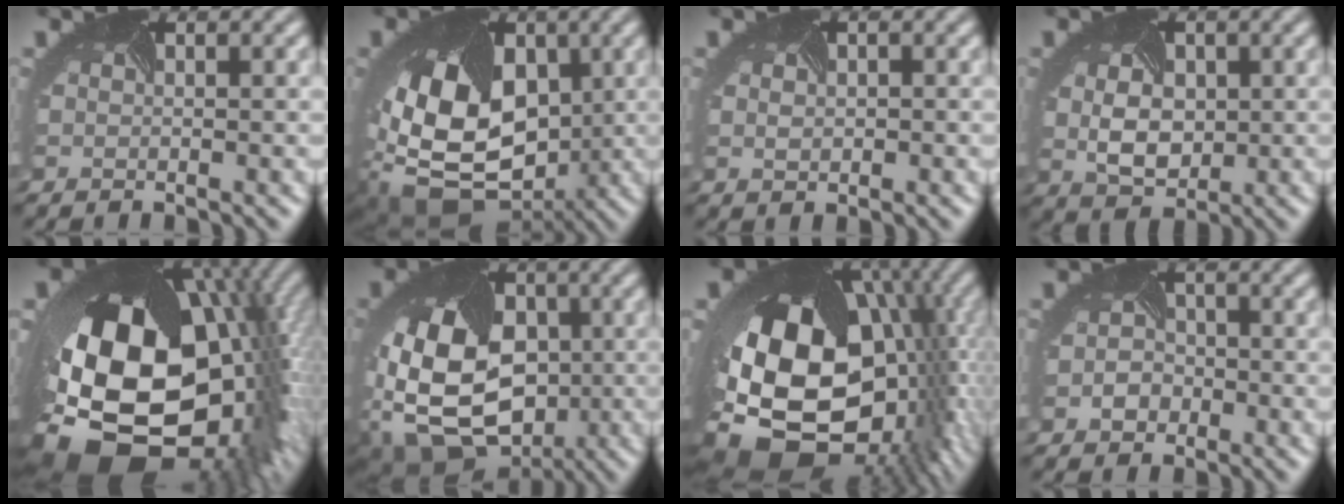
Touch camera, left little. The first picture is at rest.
{"total": 13.9, "force": [-1.1, 9.7, 9.9], "torque": [-0.183, -0.031, -0.004]}
{"total": 1.4, "force": [0.1, 1.1, 0.9], "torque": [-0.009, 0.005, 0.007]}
{"total": 3.8, "force": [0.2, 2.8, 2.6], "torque": [-0.054, -0.006, 0.012]}
{"total": 20.6, "force": [-2.6, 14.2, 14.6], "torque": [-0.273, -0.058, -0.016]}
{"total": 15.2, "force": [-2.5, 11.5, 9.7], "torque": [-0.194, -0.018, -0.046]}
{"total": 19.5, "force": [-4.1, 13.2, 13.8], "torque": [-0.242, -0.058, -0.038]}
{"total": 1.7, "force": [-0.9, 1.4, 0.5], "torque": [-0.011, -0.002, -0.020]}